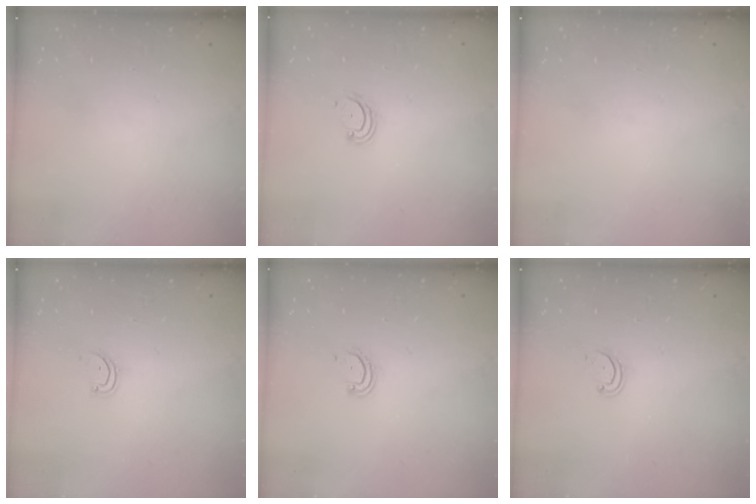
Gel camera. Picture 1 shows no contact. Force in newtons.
{"total": 2.8, "press": 2.8, "slide": 0.3}
{"total": 0.0}
{"total": 2.3, "press": 2.3, "slide": 0.1}
{"total": 2.5, "press": 2.5, "slide": 0.2}
{"total": 2.2, "press": 2.2, "slide": 0.2}